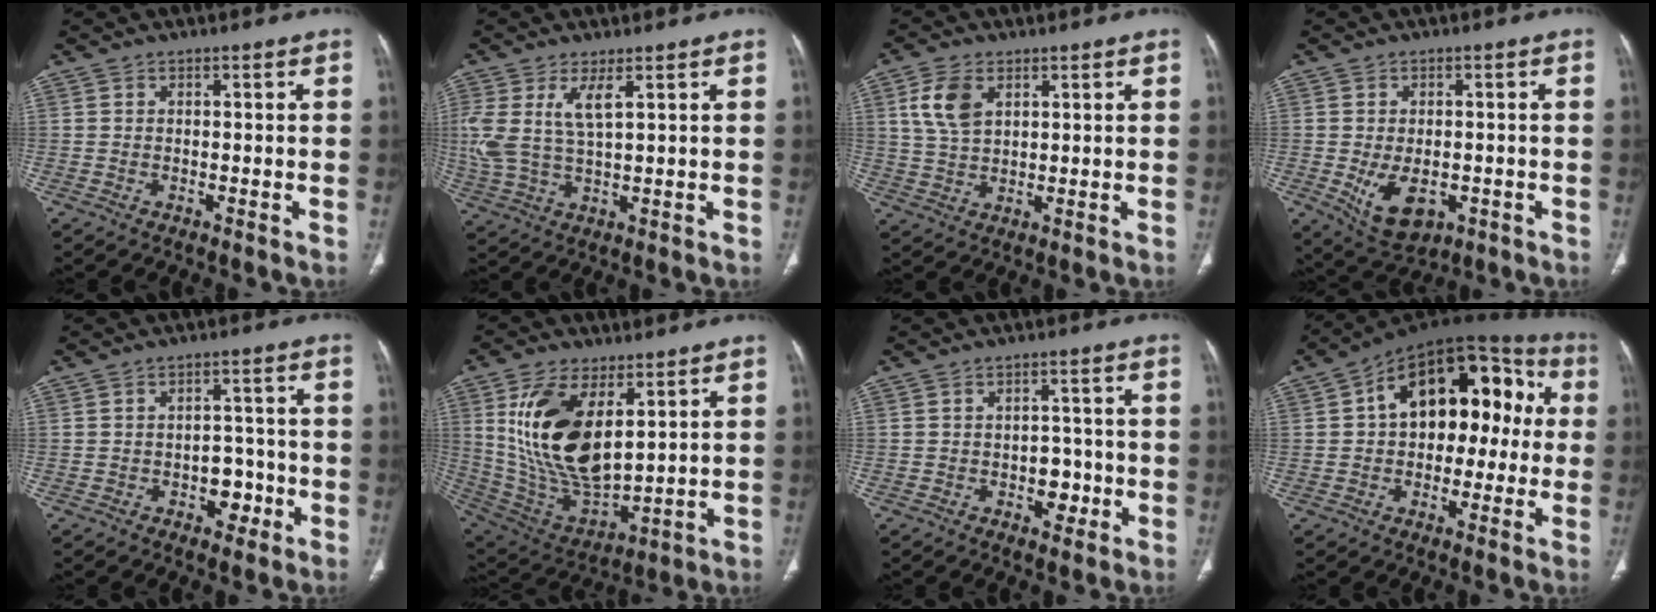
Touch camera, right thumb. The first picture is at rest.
{"total": 8.7, "force": [3.1, 3.2, 7.5], "torque": [-0.182, -0.010, 0.071]}
{"total": 7.2, "force": [2.9, 4.3, 5.1], "torque": [-0.101, -0.005, 0.062]}
{"total": 8.8, "force": [-2.4, 5.5, 6.4], "torque": [-0.094, -0.003, -0.021]}
{"total": 5.0, "force": [-1.9, 3.6, 3.0], "torque": [-0.012, 0.022, -0.025]}
{"total": 19.6, "force": [6.2, 9.8, 15.8], "torque": [-0.292, -0.030, 0.136]}
{"total": 4.4, "force": [-1.3, 3.1, 2.8], "torque": [-0.013, 0.011, -0.015]}
{"total": 20.8, "force": [2.4, 12.8, 16.2], "torque": [-0.192, 0.054, 0.025]}